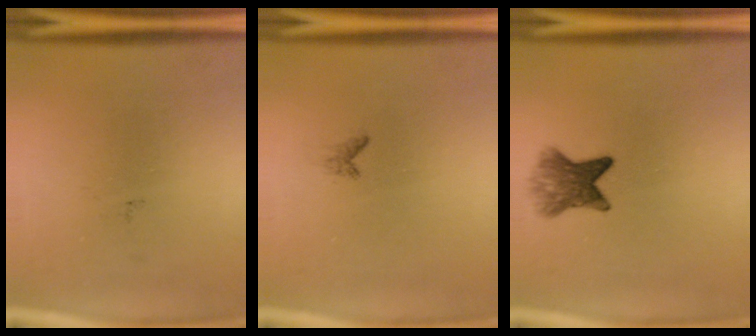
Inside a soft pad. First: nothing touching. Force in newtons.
{"total": 0.6}
{"total": 5.0}